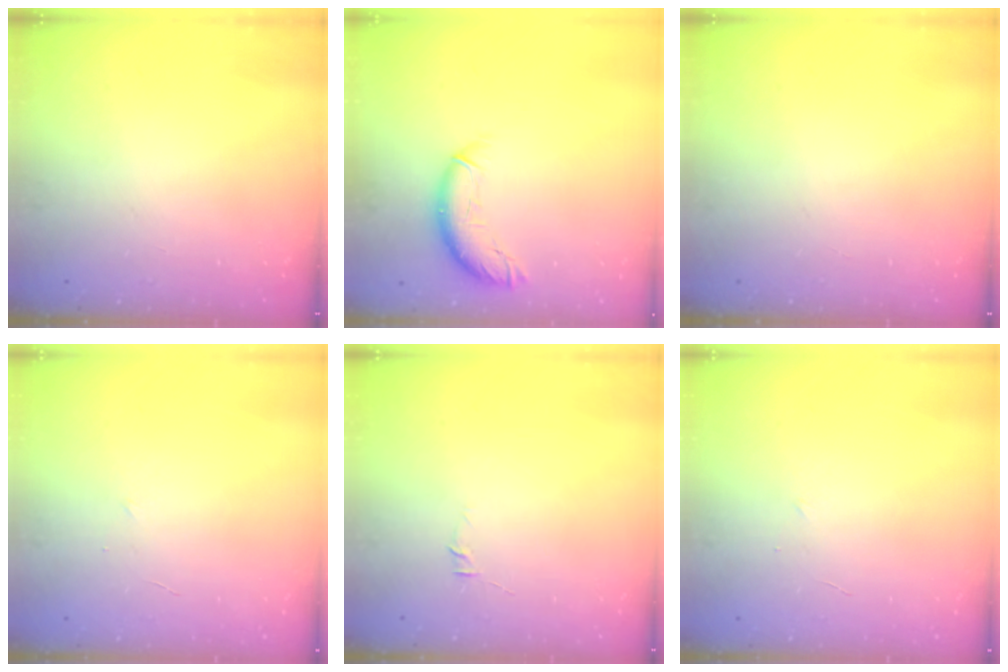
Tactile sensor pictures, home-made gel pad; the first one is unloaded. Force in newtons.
{"total": 9.7, "press": 9.6, "slide": 0.9}
{"total": 0.0}
{"total": 2.2, "press": 2.1, "slide": 0.6}
{"total": 4.1, "press": 4.1, "slide": 0.8}
{"total": 2.2, "press": 2.1, "slide": 0.6}